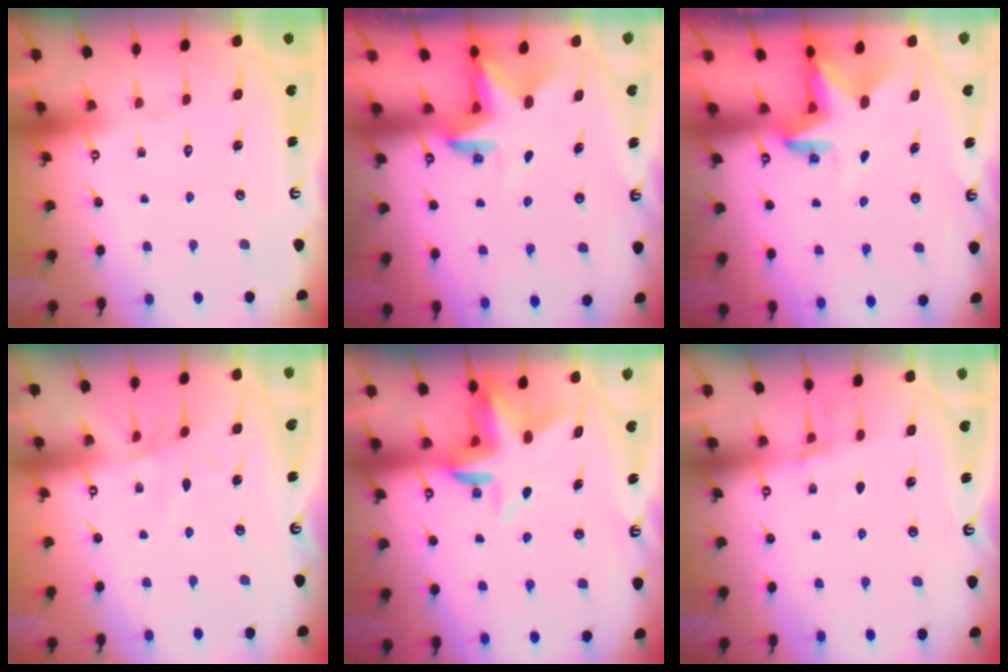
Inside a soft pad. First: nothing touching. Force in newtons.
{"total": 2.8, "press": 2.8, "slide": 0.2}
{"total": 2.8, "press": 2.8, "slide": 0.2}
{"total": 2.5, "press": 2.5, "slide": 0.6}
{"total": 4.8, "press": 4.7, "slide": 1.0}
{"total": 4.0, "press": 3.8, "slide": 1.1}